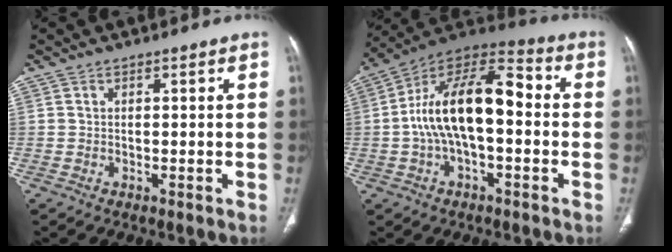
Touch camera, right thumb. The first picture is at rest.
{"total": 18.1, "force": [-0.5, 8.8, 15.8], "torque": [-0.270, 0.049, -0.018]}